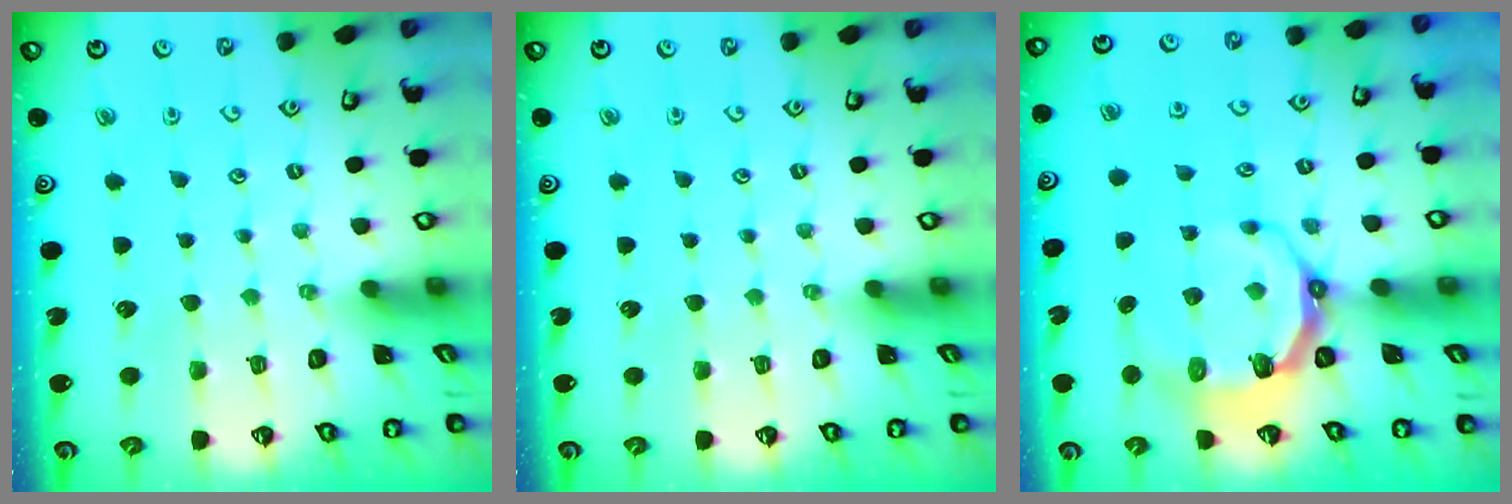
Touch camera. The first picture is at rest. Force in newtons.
{"total": 0.0}
{"total": 7.8, "press": 6.4, "slide": 4.4}